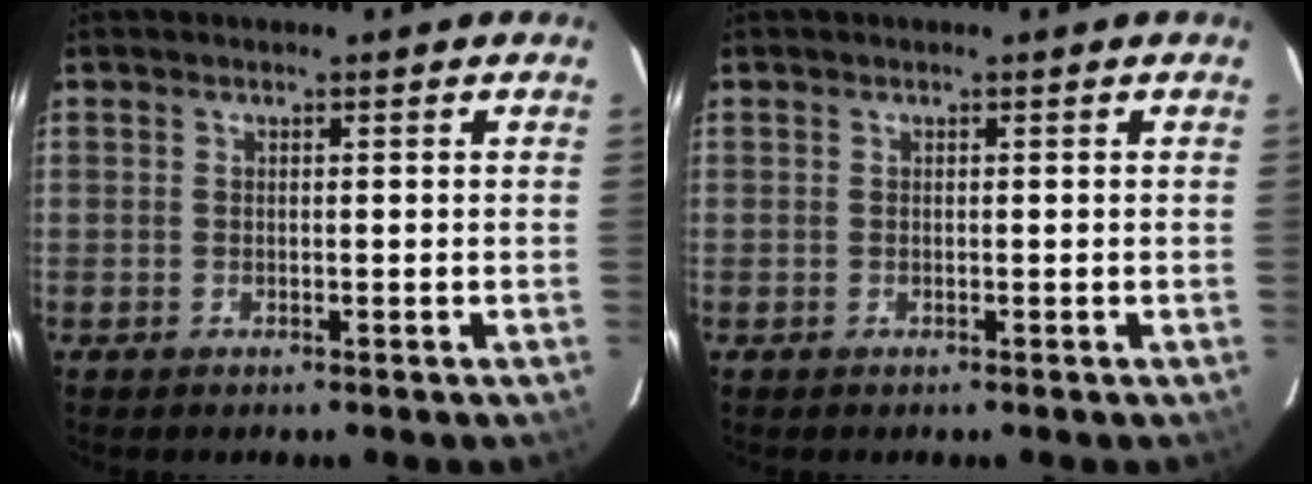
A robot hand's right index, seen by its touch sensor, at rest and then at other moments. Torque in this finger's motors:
{"motor_torque": [0.00, 0.00, 0.00, 0.00]}